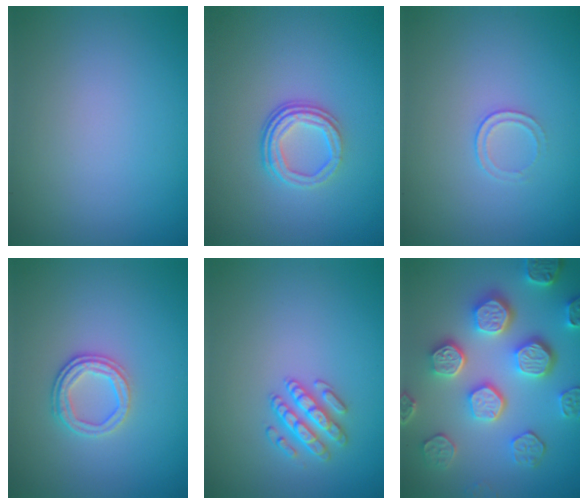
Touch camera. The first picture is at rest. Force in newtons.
{"total": 3.5, "press": 2.5, "slide": 2.5}
{"total": 1.0, "press": 0.5, "slide": 0.9}
{"total": 2.6, "press": 2.3, "slide": 1.1}
{"total": 2.5, "press": 2.4, "slide": 0.5}
{"total": 7.1, "press": 6.0, "slide": 3.7}